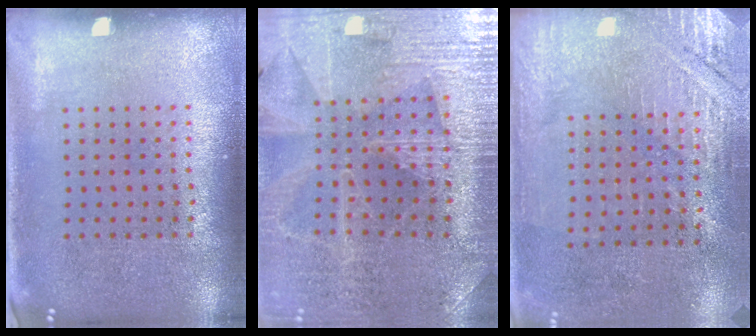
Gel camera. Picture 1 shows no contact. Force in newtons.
{"total": 3.0, "press": 2.9, "slide": 0.4}
{"total": 2.8, "press": 2.6, "slide": 0.9}